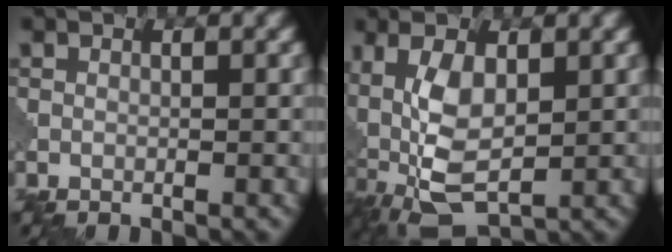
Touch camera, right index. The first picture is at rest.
{"total": 8.8, "force": [0.7, 4.2, 7.7], "torque": [-0.164, 0.004, 0.007]}